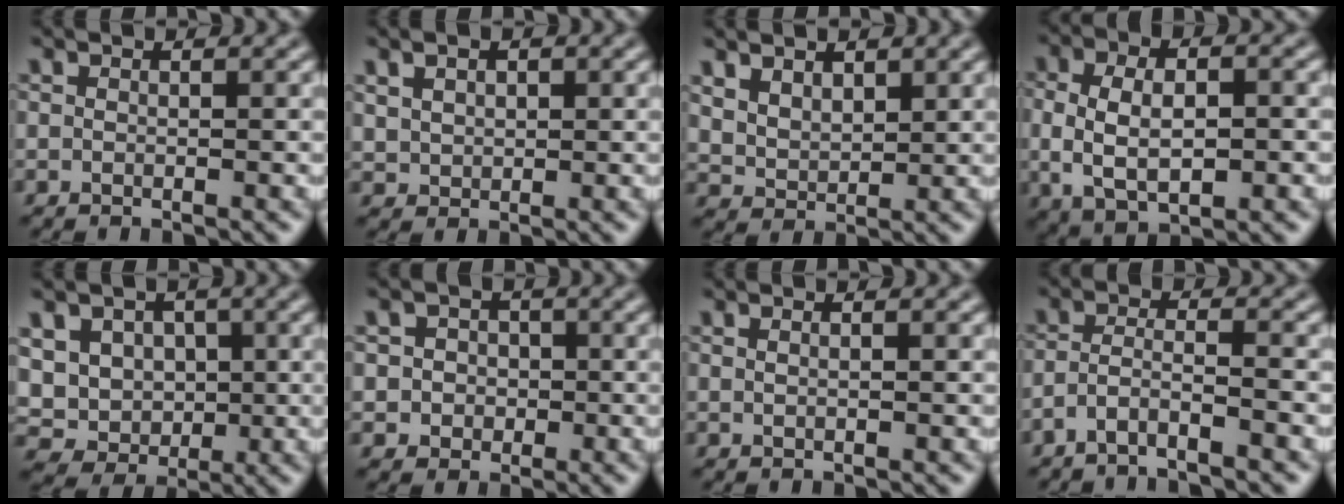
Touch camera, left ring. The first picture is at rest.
{"total": 2.7, "force": [1.4, 1.9, 1.4], "torque": [-0.033, 0.013, 0.020]}
{"total": 4.2, "force": [2.5, 2.6, 2.1], "torque": [-0.055, 0.004, 0.051]}
{"total": 6.6, "force": [-0.7, 3.6, 5.5], "torque": [-0.108, -0.009, 0.004]}
{"total": 7.2, "force": [1.2, 6.3, 3.3], "torque": [-0.059, 0.015, 0.010]}
{"total": 2.9, "force": [0.0, 2.8, 0.9], "torque": [0.004, 0.004, -0.009]}
{"total": 1.5, "force": [0.7, 0.6, 1.1], "torque": [-0.010, -0.002, 0.000]}
{"total": 2.7, "force": [-2.0, 0.3, 1.8], "torque": [-0.037, 0.004, -0.048]}